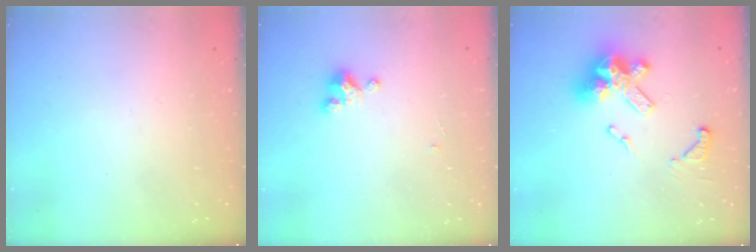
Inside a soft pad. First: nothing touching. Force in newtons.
{"total": 2.7, "press": 2.7, "slide": 0.3}
{"total": 14.9, "press": 14.8, "slide": 1.8}